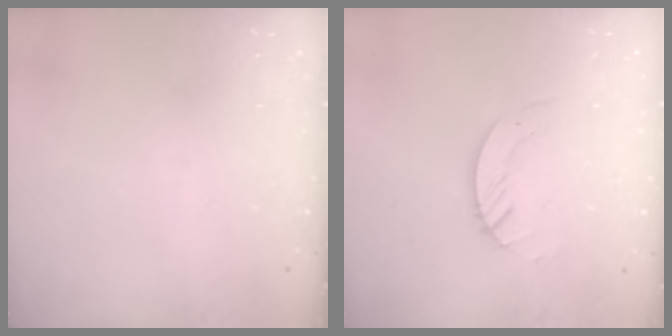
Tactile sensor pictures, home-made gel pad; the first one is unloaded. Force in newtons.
{"total": 3.7, "press": 3.7, "slide": 0.4}